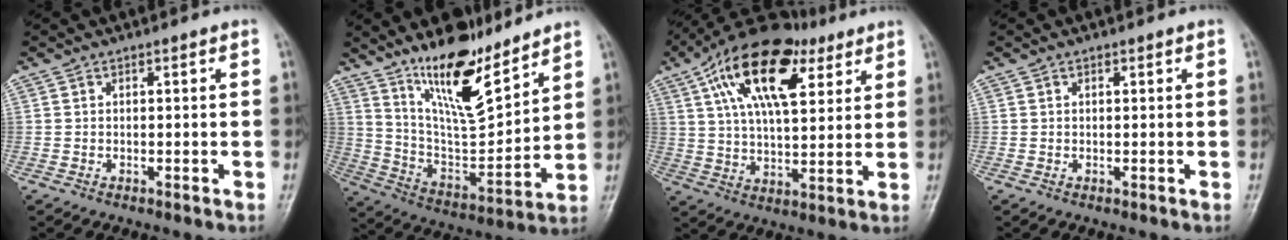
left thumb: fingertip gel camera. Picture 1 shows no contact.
{"total": 16.7, "force": [12.0, 5.2, 10.4], "torque": [-0.141, -0.085, 0.224]}
{"total": 20.2, "force": [8.9, 9.8, 15.3], "torque": [-0.246, -0.003, 0.148]}
{"total": 0.6, "force": [0.2, 0.5, 0.4], "torque": [-0.003, 0.001, 0.003]}